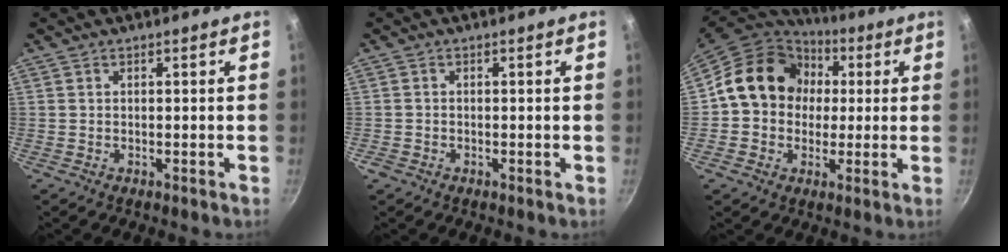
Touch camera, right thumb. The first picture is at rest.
{"total": 0.8, "force": [-0.5, 0.6, 0.3], "torque": [-0.006, 0.002, -0.010]}
{"total": 16.4, "force": [2.1, 14.0, 8.3], "torque": [-0.107, 0.033, 0.020]}